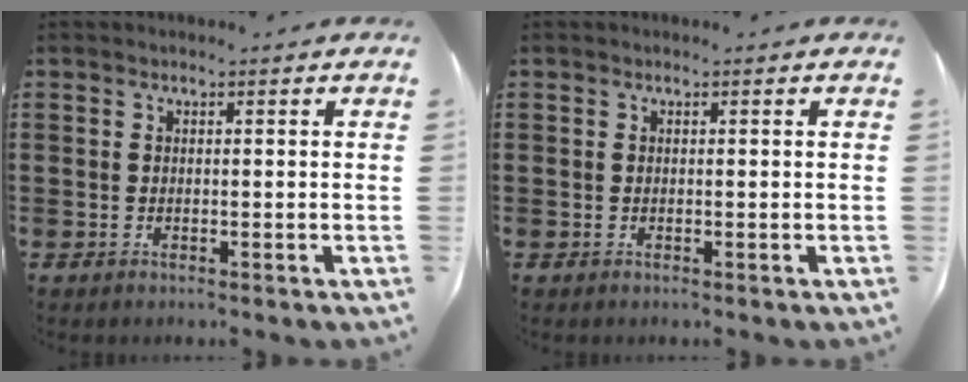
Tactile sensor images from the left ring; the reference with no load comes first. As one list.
[{"total": 0.0}]